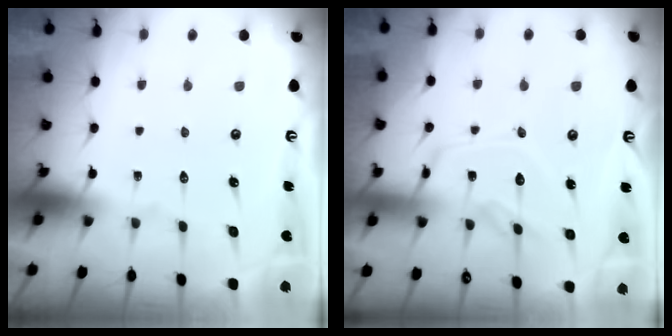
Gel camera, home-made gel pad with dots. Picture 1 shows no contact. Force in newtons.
{"total": 12.7, "press": 12.7, "slide": 0.6}